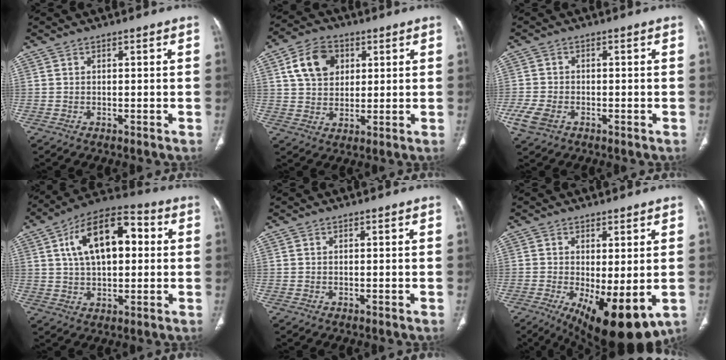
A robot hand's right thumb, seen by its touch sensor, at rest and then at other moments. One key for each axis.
{"total": 10.1, "fx": 3.4, "fy": 7.5, "fz": 5.8, "tx": -0.080, "ty": -0.003, "tz": 0.060}
{"total": 5.2, "fx": -2.1, "fy": 3.5, "fz": 3.2, "tx": -0.077, "ty": 0.005, "tz": -0.037}
{"total": 16.5, "fx": 3.7, "fy": 8.9, "fz": 13.5, "tx": -0.207, "ty": 0.021, "tz": 0.056}
{"total": 0.0}
{"total": 13.6, "fx": -4.0, "fy": 5.1, "fz": 12.0, "tx": -0.179, "ty": -0.026, "tz": -0.043}